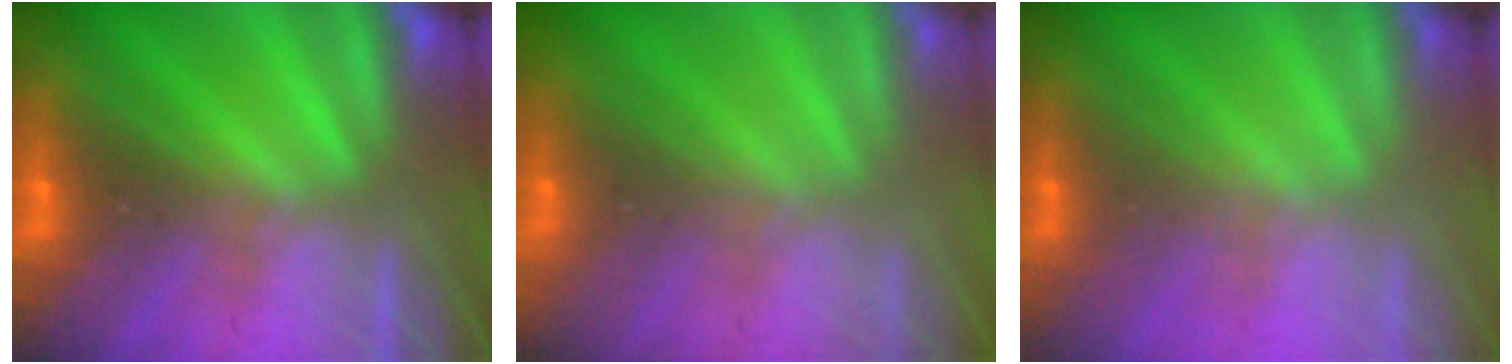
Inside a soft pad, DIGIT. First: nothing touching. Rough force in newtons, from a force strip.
{"total": 9.1}
{"total": 1.9}